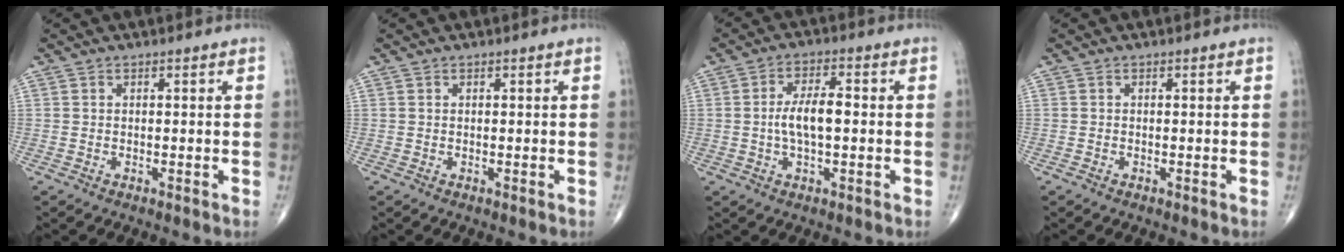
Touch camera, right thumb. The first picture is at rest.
{"total": 0.0}
{"total": 6.5, "force": [-0.3, 2.5, 6.0], "torque": [-0.114, 0.012, -0.012]}
{"total": 0.0}